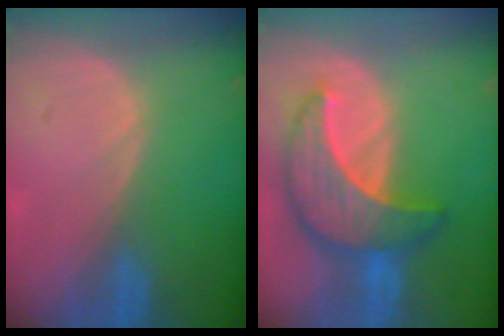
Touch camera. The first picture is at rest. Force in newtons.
{"total": 10.0, "press": 10.0, "slide": 0.8}